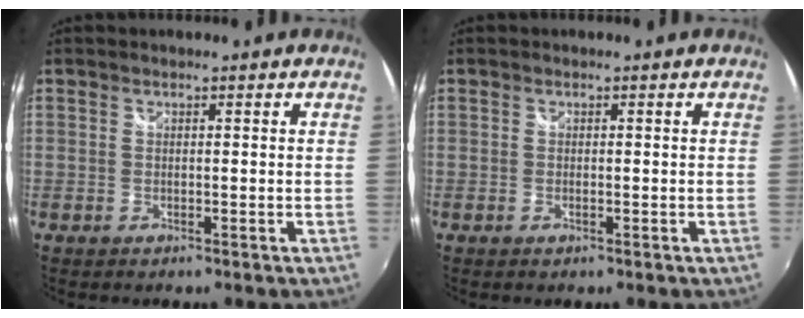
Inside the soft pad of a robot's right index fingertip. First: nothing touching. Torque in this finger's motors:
{"motor_torque": [-0.07, -0.03, 0.00, 0.01]}